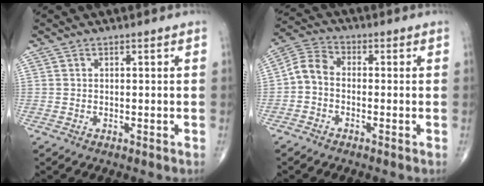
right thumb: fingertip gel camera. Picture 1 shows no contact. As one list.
[{"total": 5.2, "force": [-1.1, 3.7, 3.5], "torque": [-0.061, 0.022, -0.041]}]